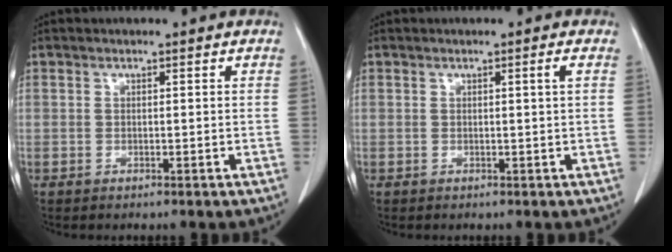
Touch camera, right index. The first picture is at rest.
{"total": 0.9, "force": [0.2, -0.4, 0.8], "torque": [-0.013, -0.002, 0.006]}